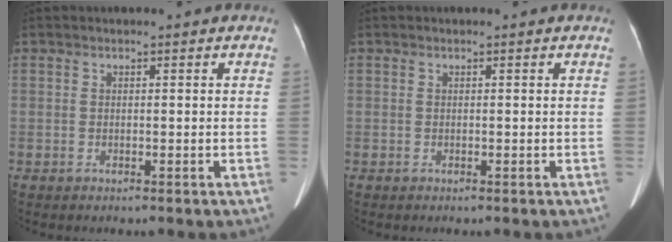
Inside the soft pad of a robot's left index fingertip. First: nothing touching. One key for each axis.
{"total": 0.0}